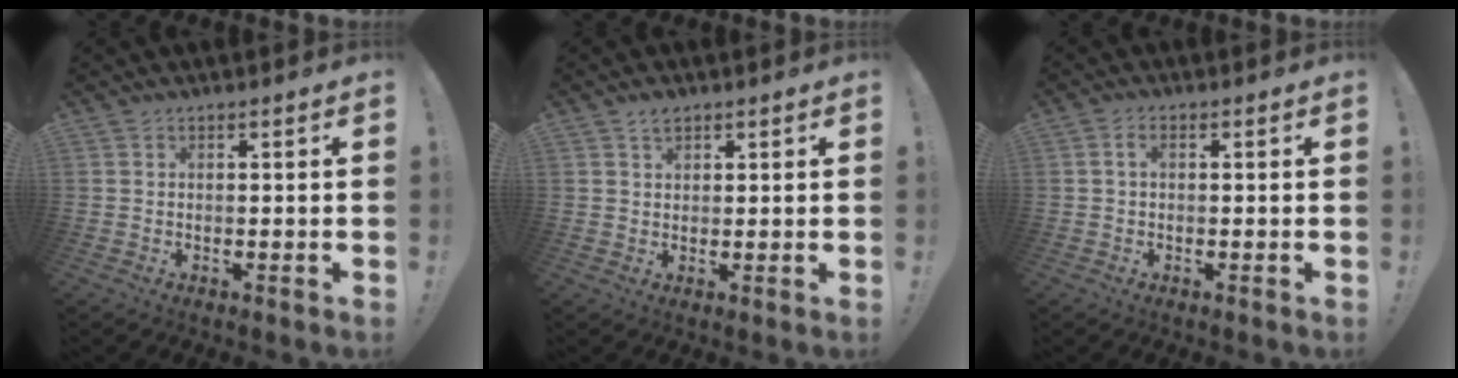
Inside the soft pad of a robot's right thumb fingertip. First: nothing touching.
{"total": 2.7, "force": [1.9, 1.6, 1.1], "torque": [-0.002, -0.011, 0.033]}
{"total": 2.0, "force": [0.2, 1.2, 1.6], "torque": [-0.029, 0.006, 0.002]}